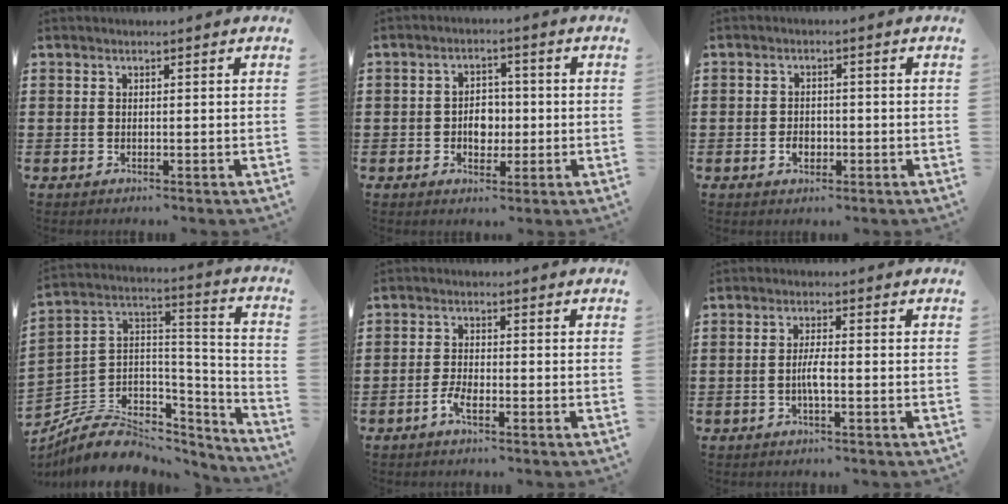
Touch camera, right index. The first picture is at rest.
{"total": 3.9, "force": [-0.6, 3.0, 2.4], "torque": [-0.036, 0.000, -0.018]}
{"total": 2.5, "force": [-0.9, 1.7, 1.5], "torque": [-0.031, 0.001, -0.018]}
{"total": 8.9, "force": [-5.7, 6.0, 3.4], "torque": [-0.076, 0.016, -0.099]}
{"total": 2.7, "force": [-1.6, 0.9, 2.0], "torque": [-0.049, -0.002, -0.035]}
{"total": 2.9, "force": [-0.7, 0.4, 2.7], "torque": [-0.064, -0.005, -0.018]}